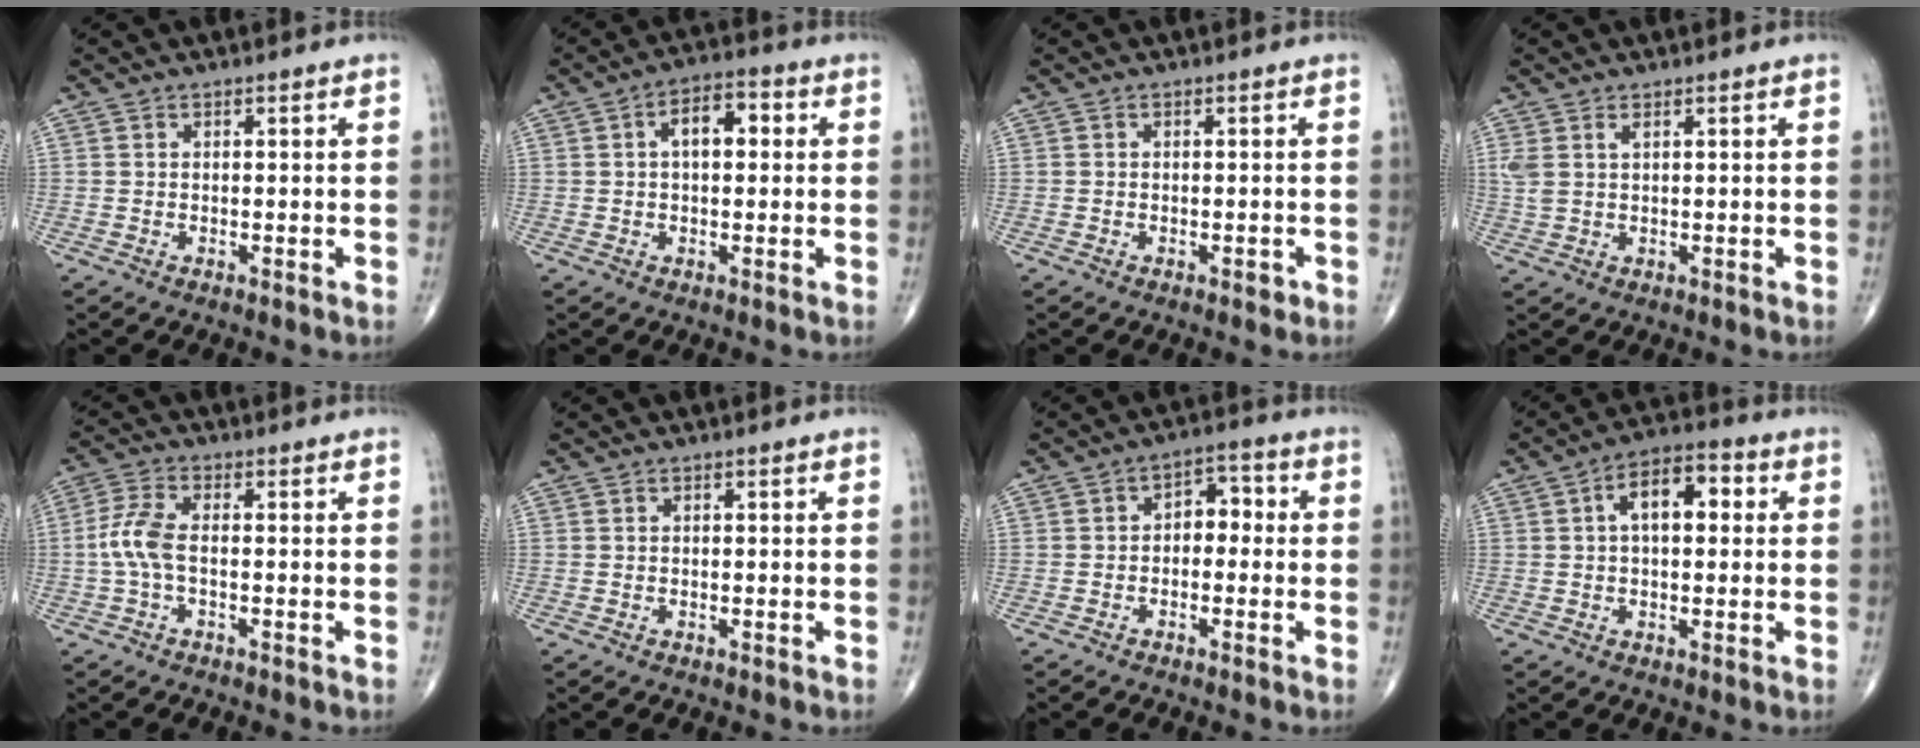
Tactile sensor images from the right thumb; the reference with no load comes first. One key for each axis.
{"total": 6.8, "fx": 1.2, "fy": 3.7, "fz": 5.6, "tx": -0.074, "ty": 0.020, "tz": 0.010}
{"total": 1.2, "fx": -0.6, "fy": 0.6, "fz": 0.8, "tx": -0.008, "ty": 0.000, "tz": -0.009}
{"total": 2.9, "fx": 1.2, "fy": 1.4, "fz": 2.3, "tx": -0.061, "ty": 0.008, "tz": 0.034}
{"total": 5.7, "fx": -0.8, "fy": 2.4, "fz": 5.1, "tx": -0.129, "ty": 0.013, "tz": -0.022}
{"total": 0.0}
{"total": 5.0, "fx": -0.4, "fy": 3.4, "fz": 3.6, "tx": -0.023, "ty": 0.024, "tz": -0.020}
{"total": 9.0, "fx": 1.7, "fy": 4.8, "fz": 7.4, "tx": -0.102, "ty": 0.025, "tz": 0.017}